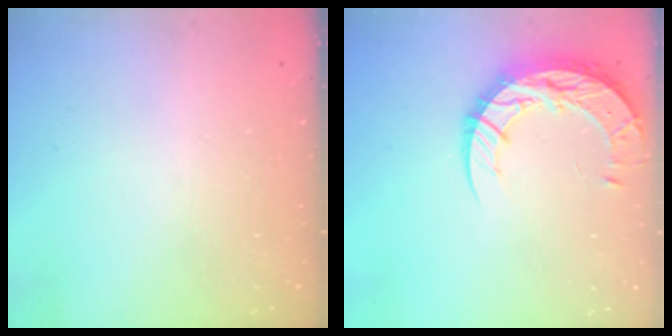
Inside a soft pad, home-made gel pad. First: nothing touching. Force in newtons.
{"total": 13.5, "press": 13.5, "slide": 1.0}